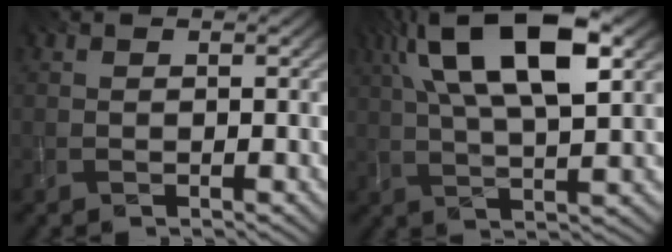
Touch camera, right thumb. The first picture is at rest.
{"total": 15.3, "force": [5.7, 5.9, 12.9], "torque": [-0.255, 0.020, 0.092]}